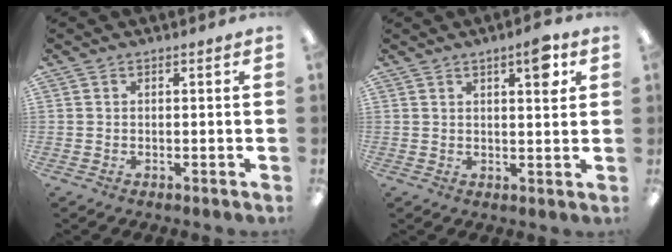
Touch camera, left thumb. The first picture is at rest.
{"total": 6.0, "force": [3.2, 1.7, 4.8], "torque": [-0.061, -0.011, 0.046]}